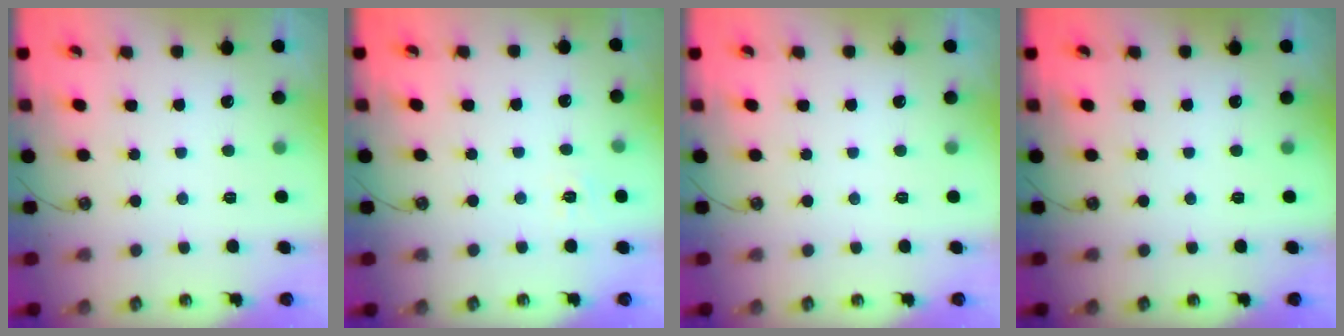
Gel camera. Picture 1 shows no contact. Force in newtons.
{"total": 4.1, "press": 4.0, "slide": 0.6}
{"total": 0.0}
{"total": 0.0}